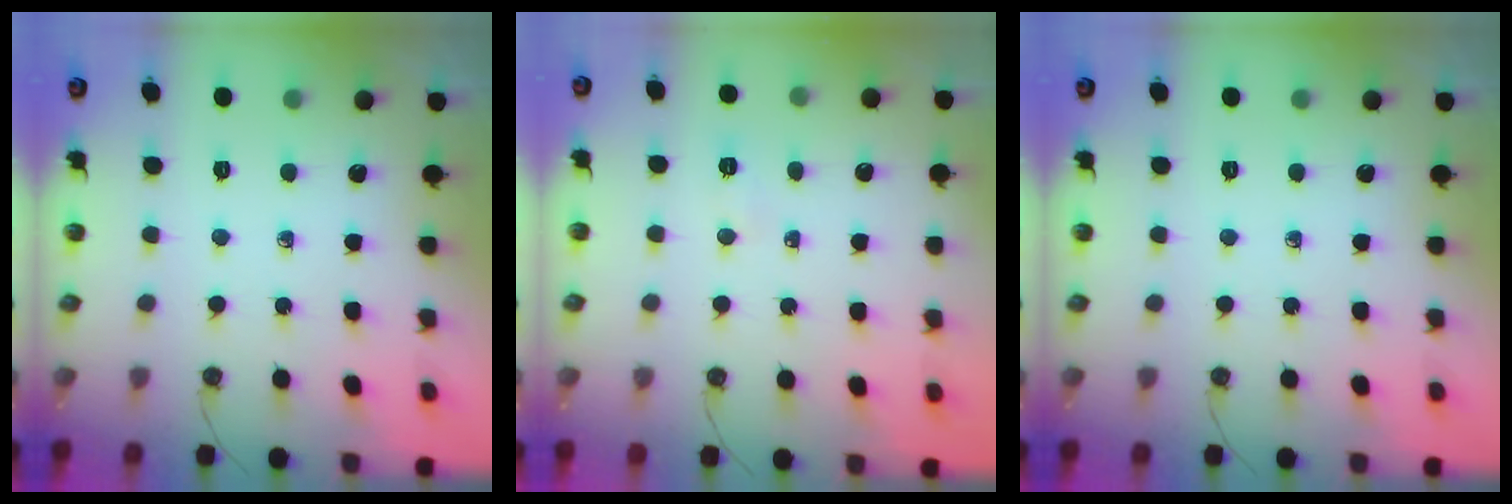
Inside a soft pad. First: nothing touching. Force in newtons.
{"total": 4.4, "press": 4.3, "slide": 1.2}
{"total": 0.0}